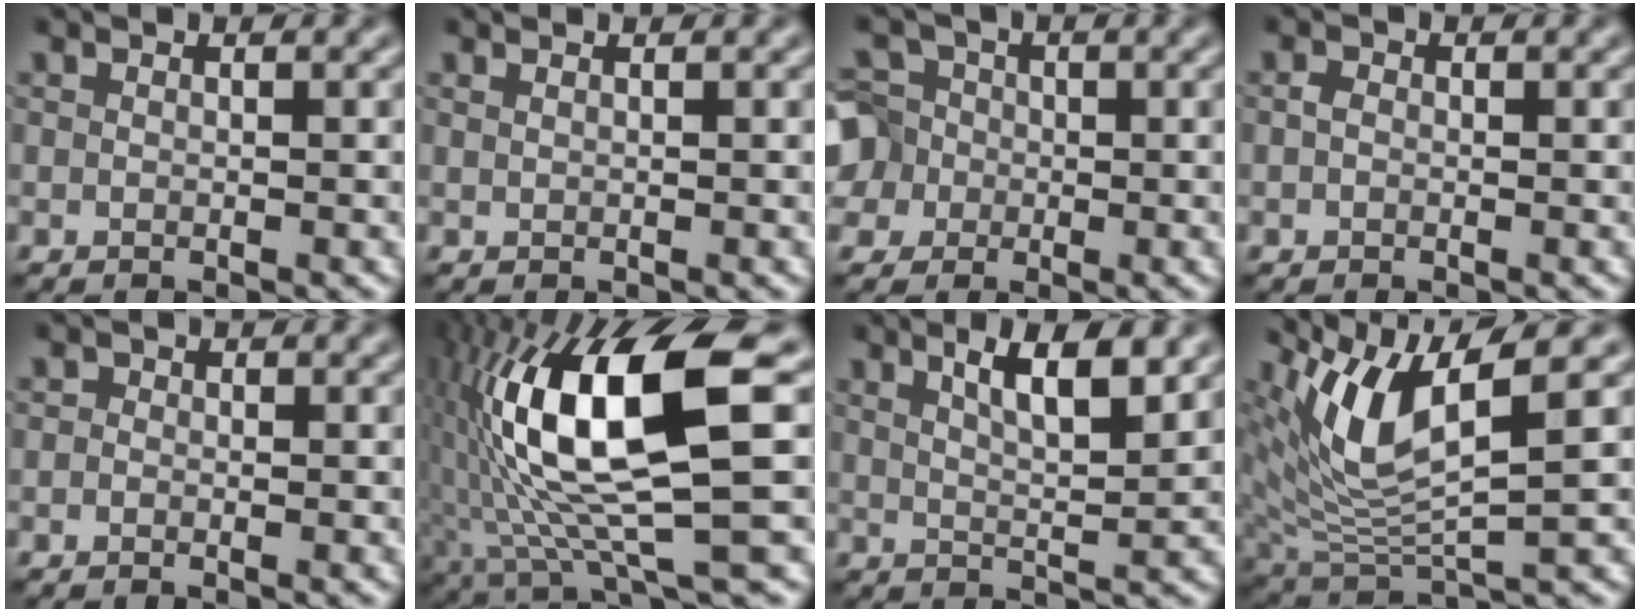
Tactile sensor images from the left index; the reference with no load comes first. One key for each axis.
{"total": 0.6, "fx": 0.4, "fy": 0.3, "fz": 0.3, "tx": -0.005, "ty": -0.003, "tz": 0.000}
{"total": 6.7, "fx": -1.0, "fy": 6.1, "fz": 2.5, "tx": -0.058, "ty": 0.025, "tz": -0.051}
{"total": 0.8, "fx": -0.2, "fy": 0.7, "fz": 0.4, "tx": -0.009, "ty": -0.001, "tz": -0.006}
{"total": 0.9, "fx": -0.1, "fy": 0.8, "fz": 0.3, "tx": -0.003, "ty": -0.007, "tz": -0.012}
{"total": 13.8, "fx": 1.6, "fy": 3.5, "fz": 13.3, "tx": -0.248, "ty": 0.000, "tz": 0.035}
{"total": 5.0, "fx": 2.5, "fy": 1.3, "fz": 4.1, "tx": -0.060, "ty": 0.000, "tz": 0.040}
{"total": 7.3, "fx": 2.8, "fy": 2.2, "fz": 6.4, "tx": -0.141, "ty": -0.005, "tz": 0.059}